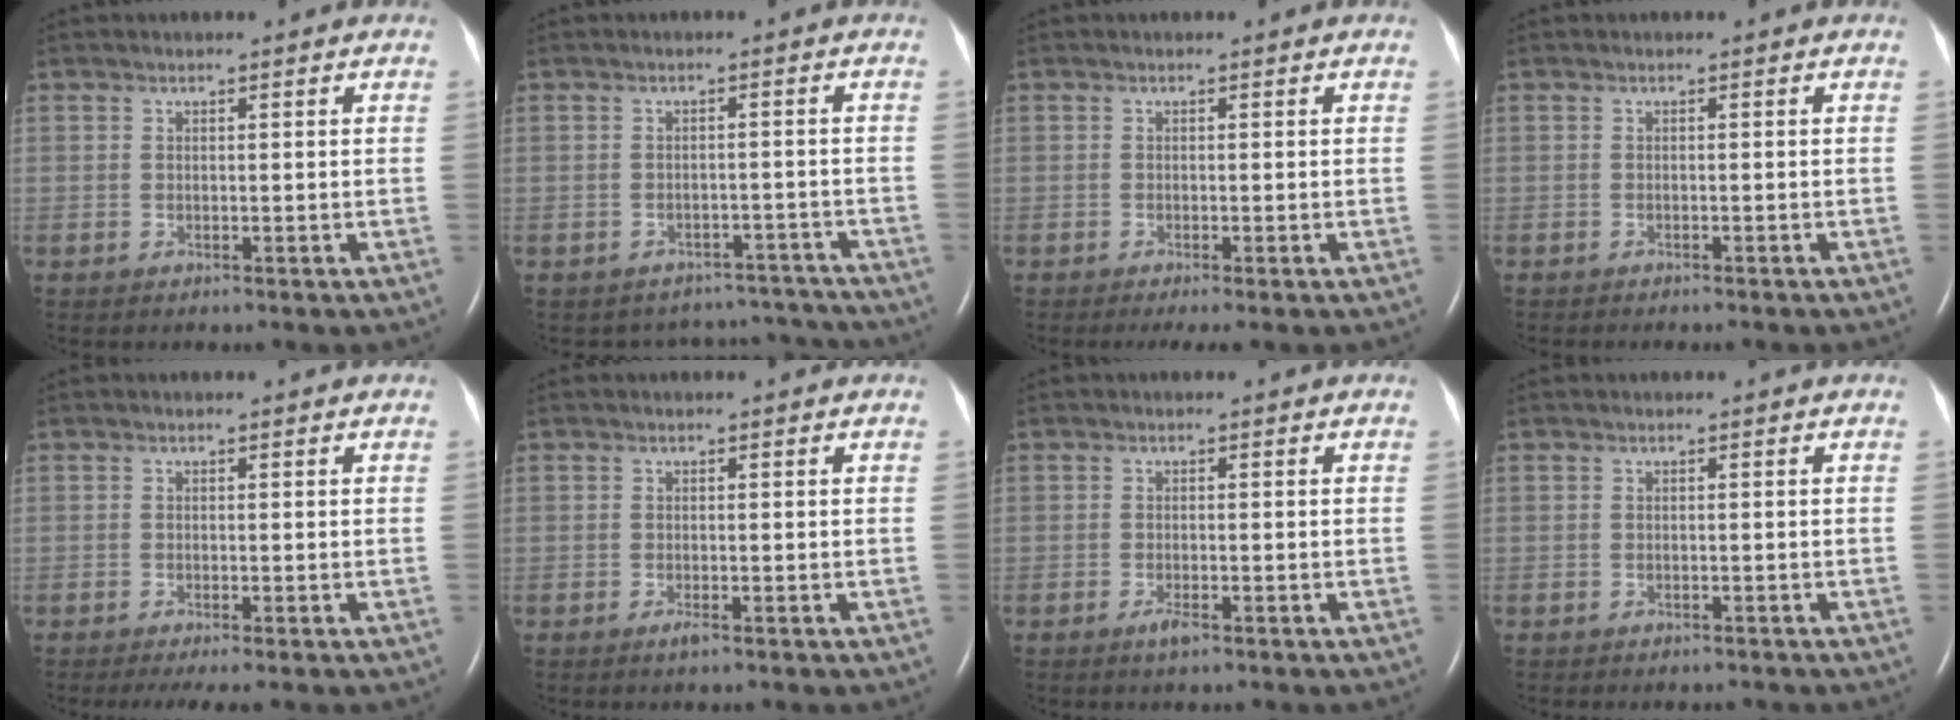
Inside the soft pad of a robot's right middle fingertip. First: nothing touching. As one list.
[{"total": 8.7, "force": [-8.1, 3.0, -0.7], "torque": [0.013, 0.036, -0.085]}, {"total": 2.1, "force": [-1.4, 0.0, 1.5], "torque": [-0.025, -0.009, -0.021]}, {"total": 3.6, "force": [-3.1, 0.6, 1.6], "torque": [-0.023, -0.006, -0.033]}, {"total": 3.3, "force": [-2.4, 0.3, 2.2], "torque": [-0.036, -0.011, -0.036]}, {"total": 0.8, "force": [-0.5, 0.0, 0.6], "torque": [-0.016, -0.002, -0.010]}, {"total": 1.4, "force": [-0.9, 0.2, 1.1], "torque": [-0.026, -0.003, -0.017]}, {"total": 2.2, "force": [-2.0, 0.7, 0.7], "torque": [-0.016, -0.004, -0.019]}]